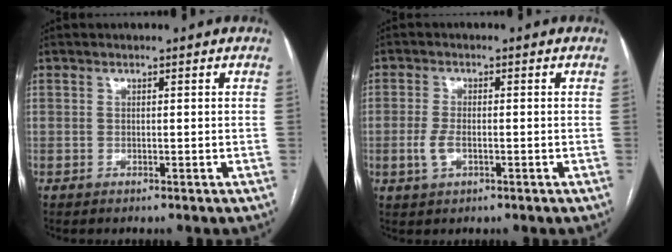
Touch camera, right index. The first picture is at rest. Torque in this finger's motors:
{"motor_torque": [0.72, -0.13, 0.41, 0.09]}